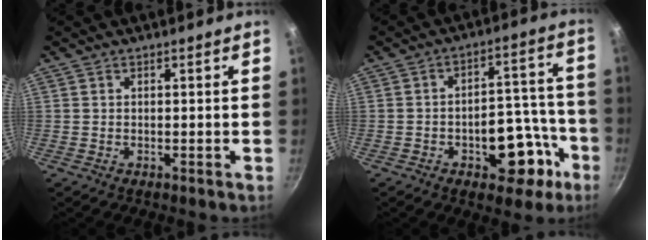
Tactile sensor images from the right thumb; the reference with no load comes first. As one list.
[{"total": 13.5, "force": [-5.9, 7.7, 9.4], "torque": [-0.063, 0.058, -0.072]}]